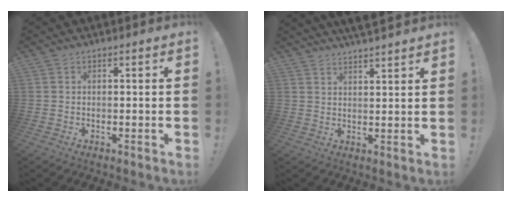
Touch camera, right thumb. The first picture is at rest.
{"total": 4.1, "force": [4.0, 0.2, 1.2], "torque": [-0.017, -0.026, 0.071]}